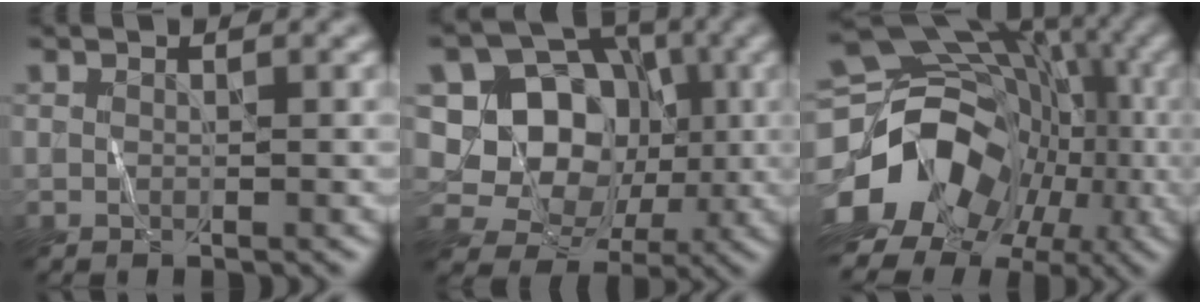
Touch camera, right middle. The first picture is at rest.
{"total": 10.0, "force": [1.4, 8.8, 4.6], "torque": [-0.077, 0.016, 0.002]}
{"total": 16.7, "force": [-5.6, 13.0, 8.9], "torque": [-0.162, -0.005, -0.089]}